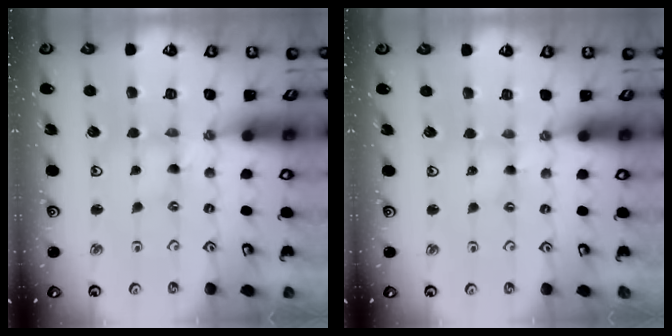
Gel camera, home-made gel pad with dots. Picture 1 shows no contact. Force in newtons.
{"total": 1.0, "press": 0.9, "slide": 0.2}